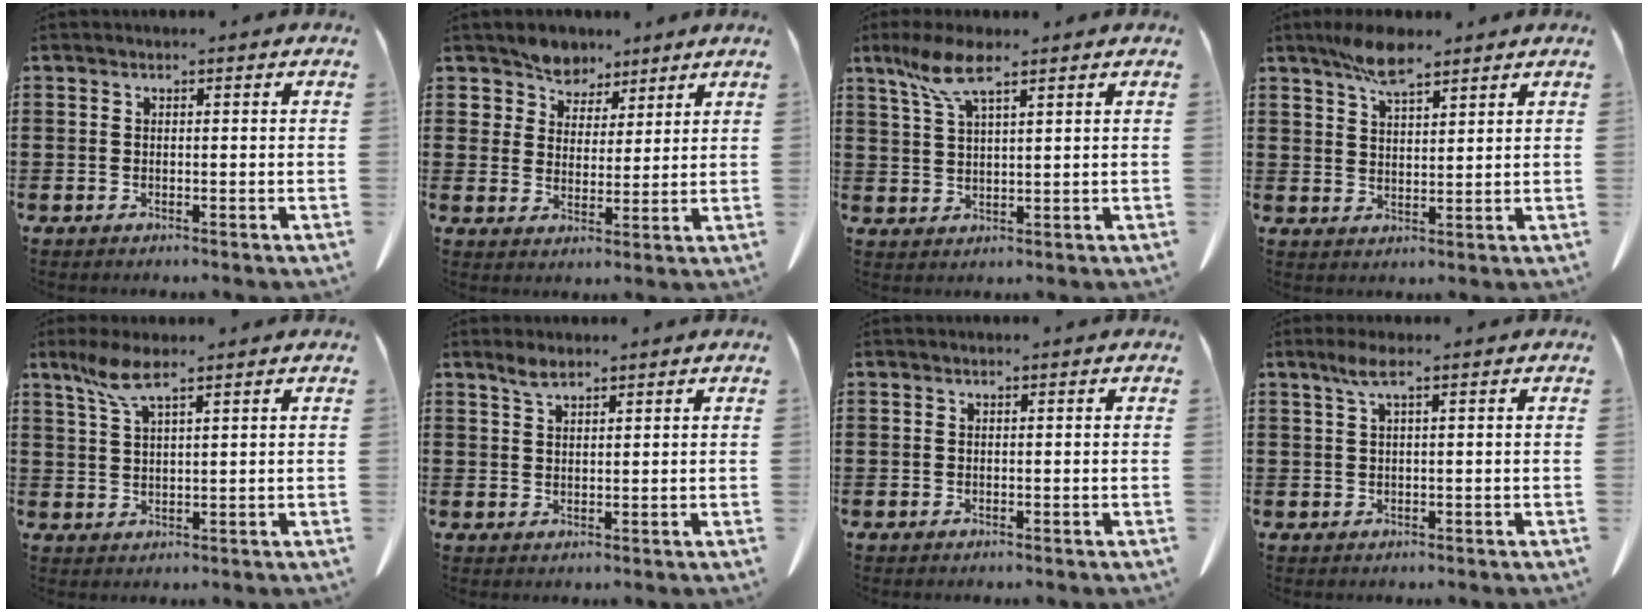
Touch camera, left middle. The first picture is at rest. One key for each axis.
{"total": 5.5, "fx": 4.8, "fy": 2.6, "fz": -0.3, "tx": -0.026, "ty": -0.021, "tz": 0.090}
{"total": 6.6, "fx": 4.1, "fy": 1.4, "fz": 4.9, "tx": -0.106, "ty": 0.001, "tz": 0.074}
{"total": 6.6, "fx": 4.9, "fy": 1.9, "fz": 4.0, "tx": -0.089, "ty": -0.001, "tz": 0.091}
{"total": 5.4, "fx": 3.4, "fy": 1.0, "fz": 4.1, "tx": -0.095, "ty": -0.002, "tz": 0.059}
{"total": 2.3, "fx": 1.8, "fy": 0.7, "fz": 1.3, "tx": -0.031, "ty": 0.001, "tz": 0.034}
{"total": 0.0}
{"total": 2.6, "fx": 1.1, "fy": 0.1, "fz": 2.4, "tx": -0.050, "ty": 0.000, "tz": 0.019}